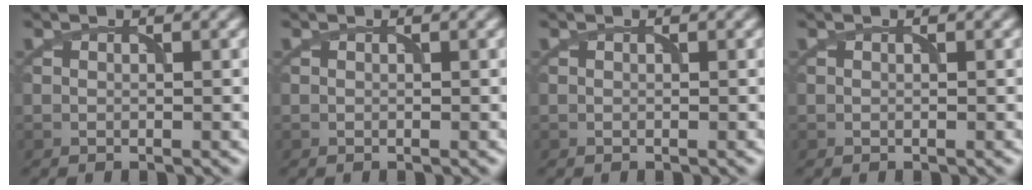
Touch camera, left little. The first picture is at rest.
{"total": 0.0}
{"total": 0.0}
{"total": 0.0}